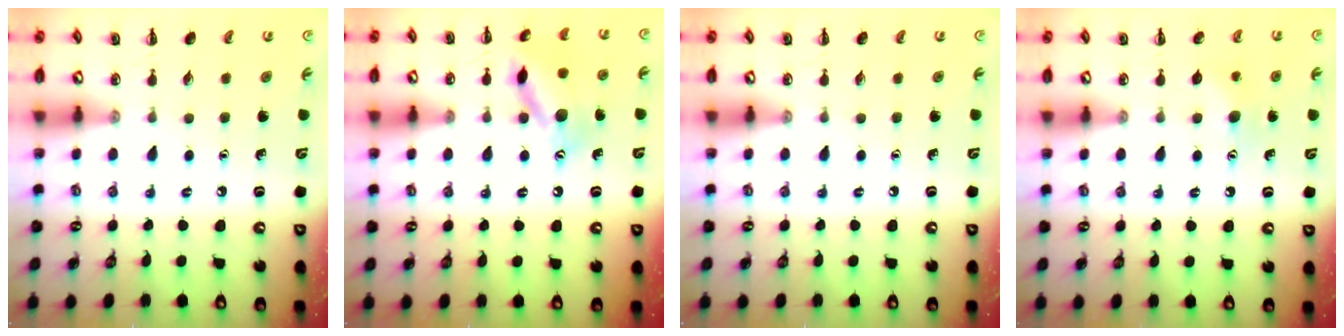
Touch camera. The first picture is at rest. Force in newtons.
{"total": 13.9, "press": 13.9, "slide": 1.1}
{"total": 0.0}
{"total": 6.5, "press": 6.3, "slide": 1.6}